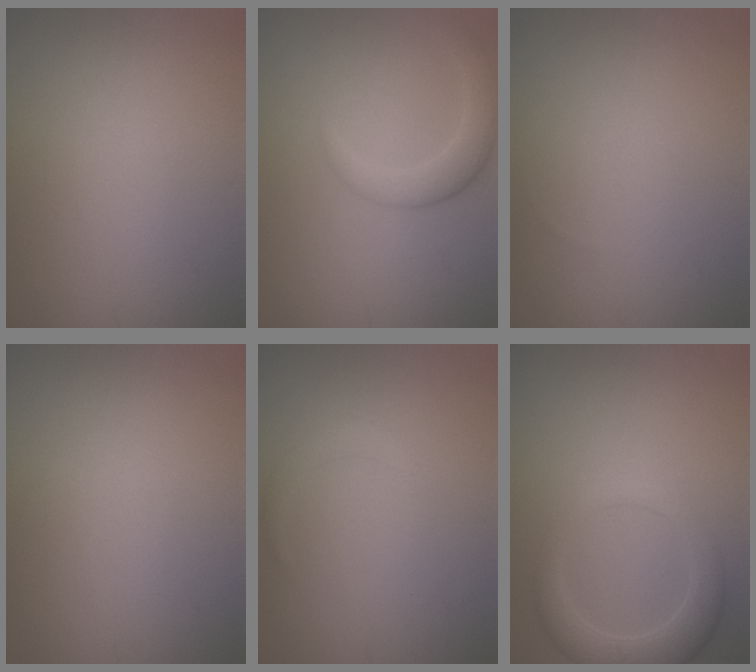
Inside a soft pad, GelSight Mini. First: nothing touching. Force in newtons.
{"total": 2.8, "press": 2.8, "slide": 0.1}
{"total": 0.0}
{"total": 0.0}
{"total": 1.0, "press": 1.0, "slide": 0.1}
{"total": 3.8, "press": 3.8, "slide": 0.2}